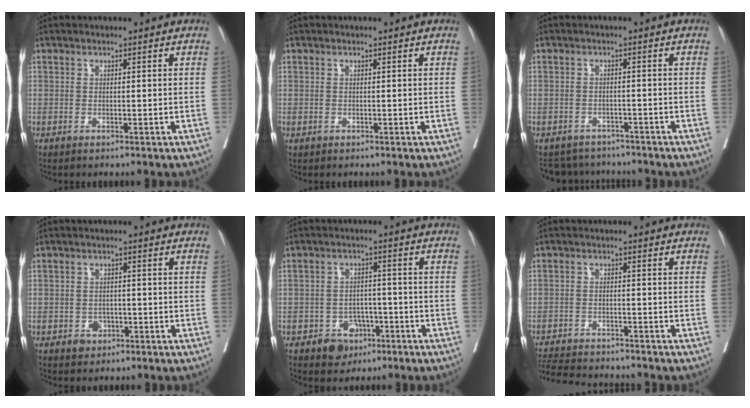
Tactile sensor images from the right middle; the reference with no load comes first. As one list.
[{"total": 0.0}, {"total": 5.7, "force": [-5.5, 1.7, -0.2], "torque": [0.008, 0.011, -0.076]}, {"total": 2.6, "force": [-1.3, 2.1, 1.0], "torque": [-0.008, 0.006, -0.015]}, {"total": 5.0, "force": [-2.8, 3.8, 1.6], "torque": [-0.016, 0.011, -0.035]}, {"total": 10.1, "force": [-9.5, 1.4, 2.9], "torque": [-0.049, -0.004, -0.145]}]